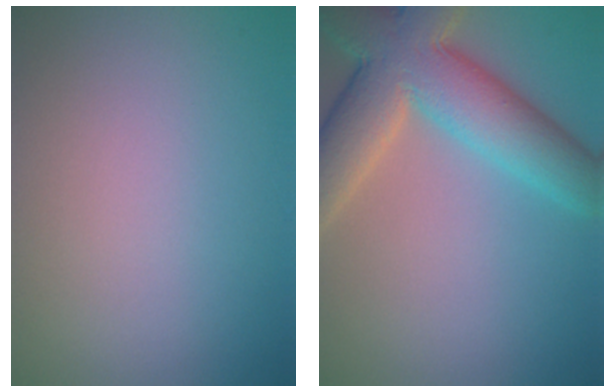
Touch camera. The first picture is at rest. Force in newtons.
{"total": 9.8, "press": 9.8, "slide": 1.0}